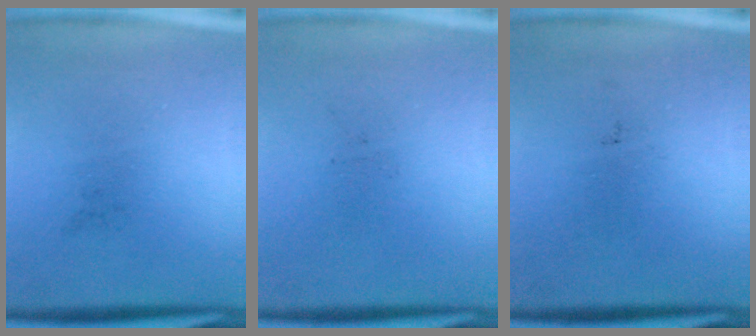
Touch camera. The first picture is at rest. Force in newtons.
{"total": 0.0}
{"total": 0.0}